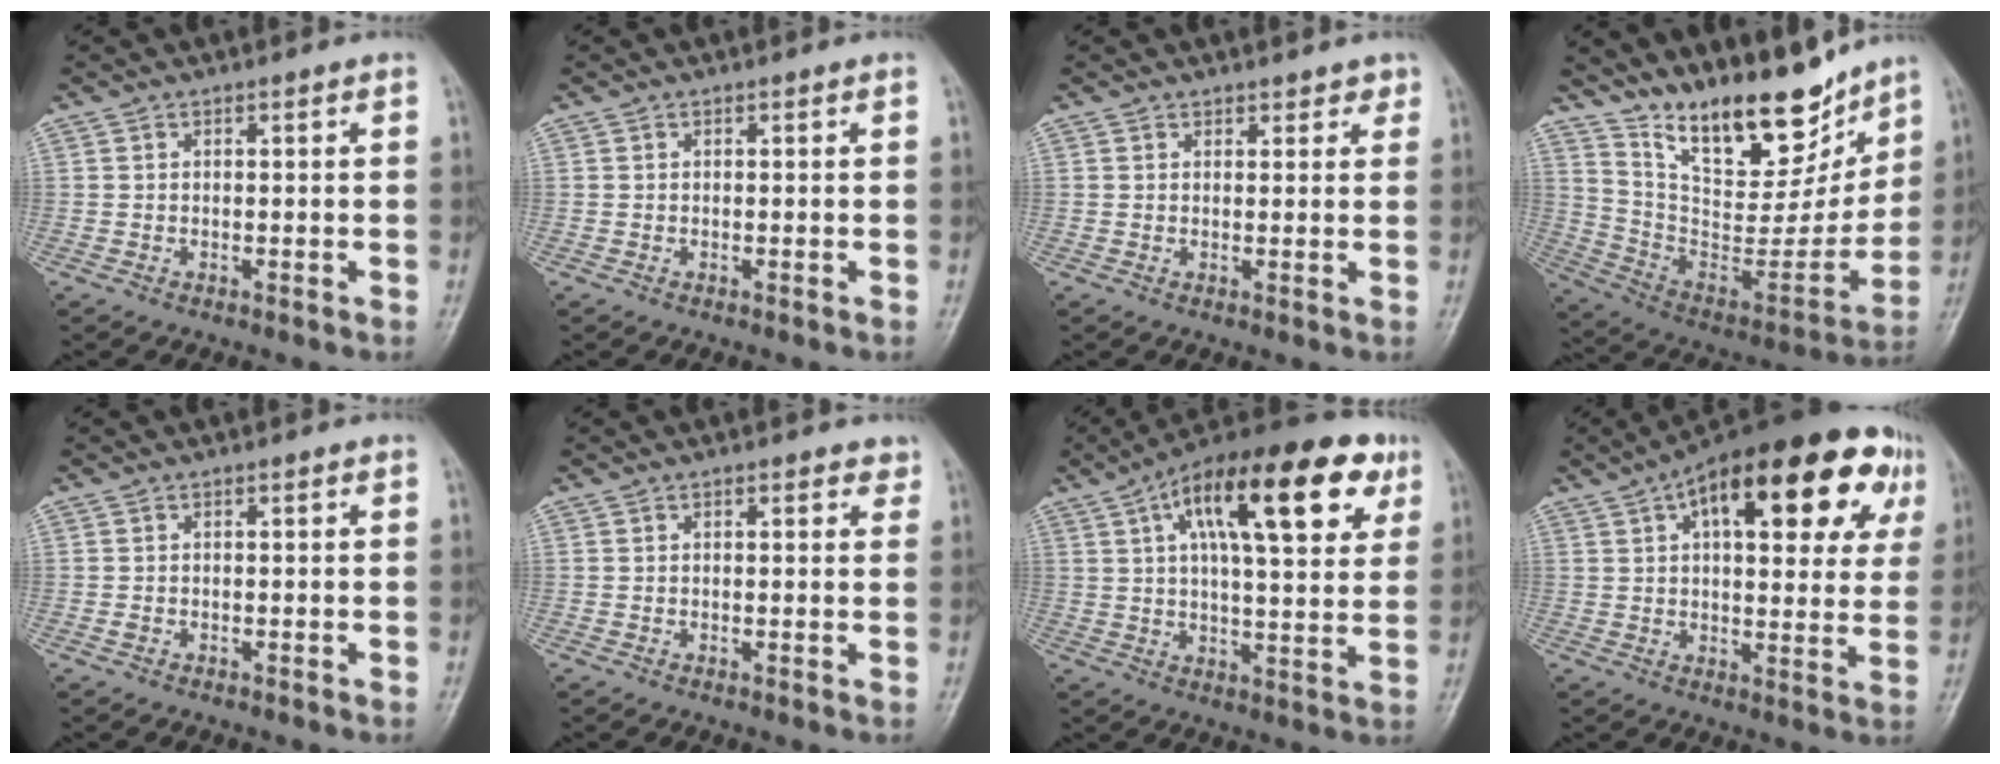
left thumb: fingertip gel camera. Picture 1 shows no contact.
{"total": 0.0}
{"total": 2.3, "force": [1.8, 1.3, 0.7], "torque": [0.015, -0.008, 0.017]}
{"total": 23.1, "force": [16.7, 8.6, 13.4], "torque": [-0.169, -0.088, 0.290]}
{"total": 0.8, "force": [0.0, 0.5, 0.6], "torque": [-0.009, 0.000, 0.001]}
{"total": 2.8, "force": [1.7, 1.4, 1.9], "torque": [-0.008, -0.004, 0.016]}
{"total": 23.5, "force": [9.9, 8.7, 19.5], "torque": [-0.278, 0.004, 0.145]}
{"total": 26.7, "force": [11.0, 11.5, 21.4], "torque": [-0.280, 0.025, 0.148]}